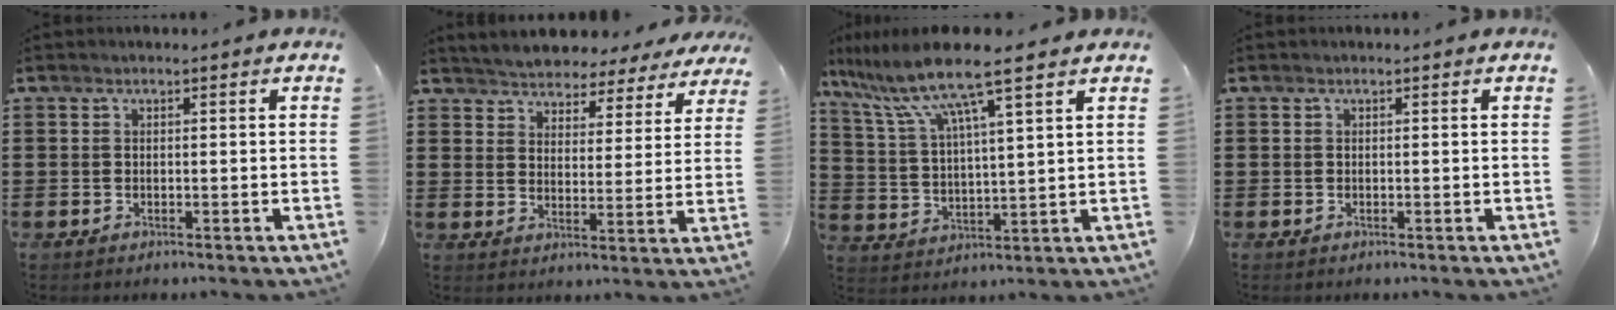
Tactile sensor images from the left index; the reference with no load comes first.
{"total": 4.3, "force": [4.3, 0.3, -0.5], "torque": [-0.018, -0.033, 0.072]}
{"total": 10.3, "force": [7.9, 0.5, 6.6], "torque": [-0.154, -0.031, 0.133]}
{"total": 0.0}